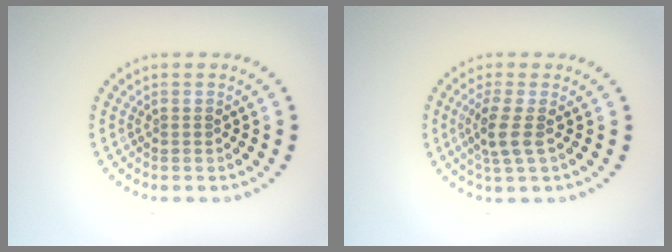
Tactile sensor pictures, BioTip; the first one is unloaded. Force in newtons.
{"total": 2.6, "press": 2.0, "slide": 1.6}